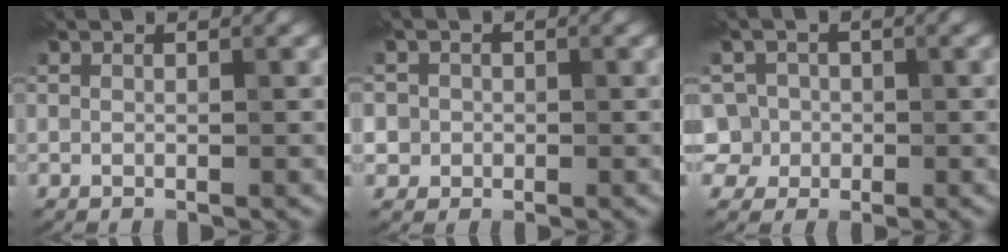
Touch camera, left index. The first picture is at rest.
{"total": 2.4, "force": [0.0, 2.3, 0.3], "torque": [0.009, 0.005, -0.002]}
{"total": 5.0, "force": [-0.6, 4.8, 1.3], "torque": [-0.010, 0.021, -0.028]}